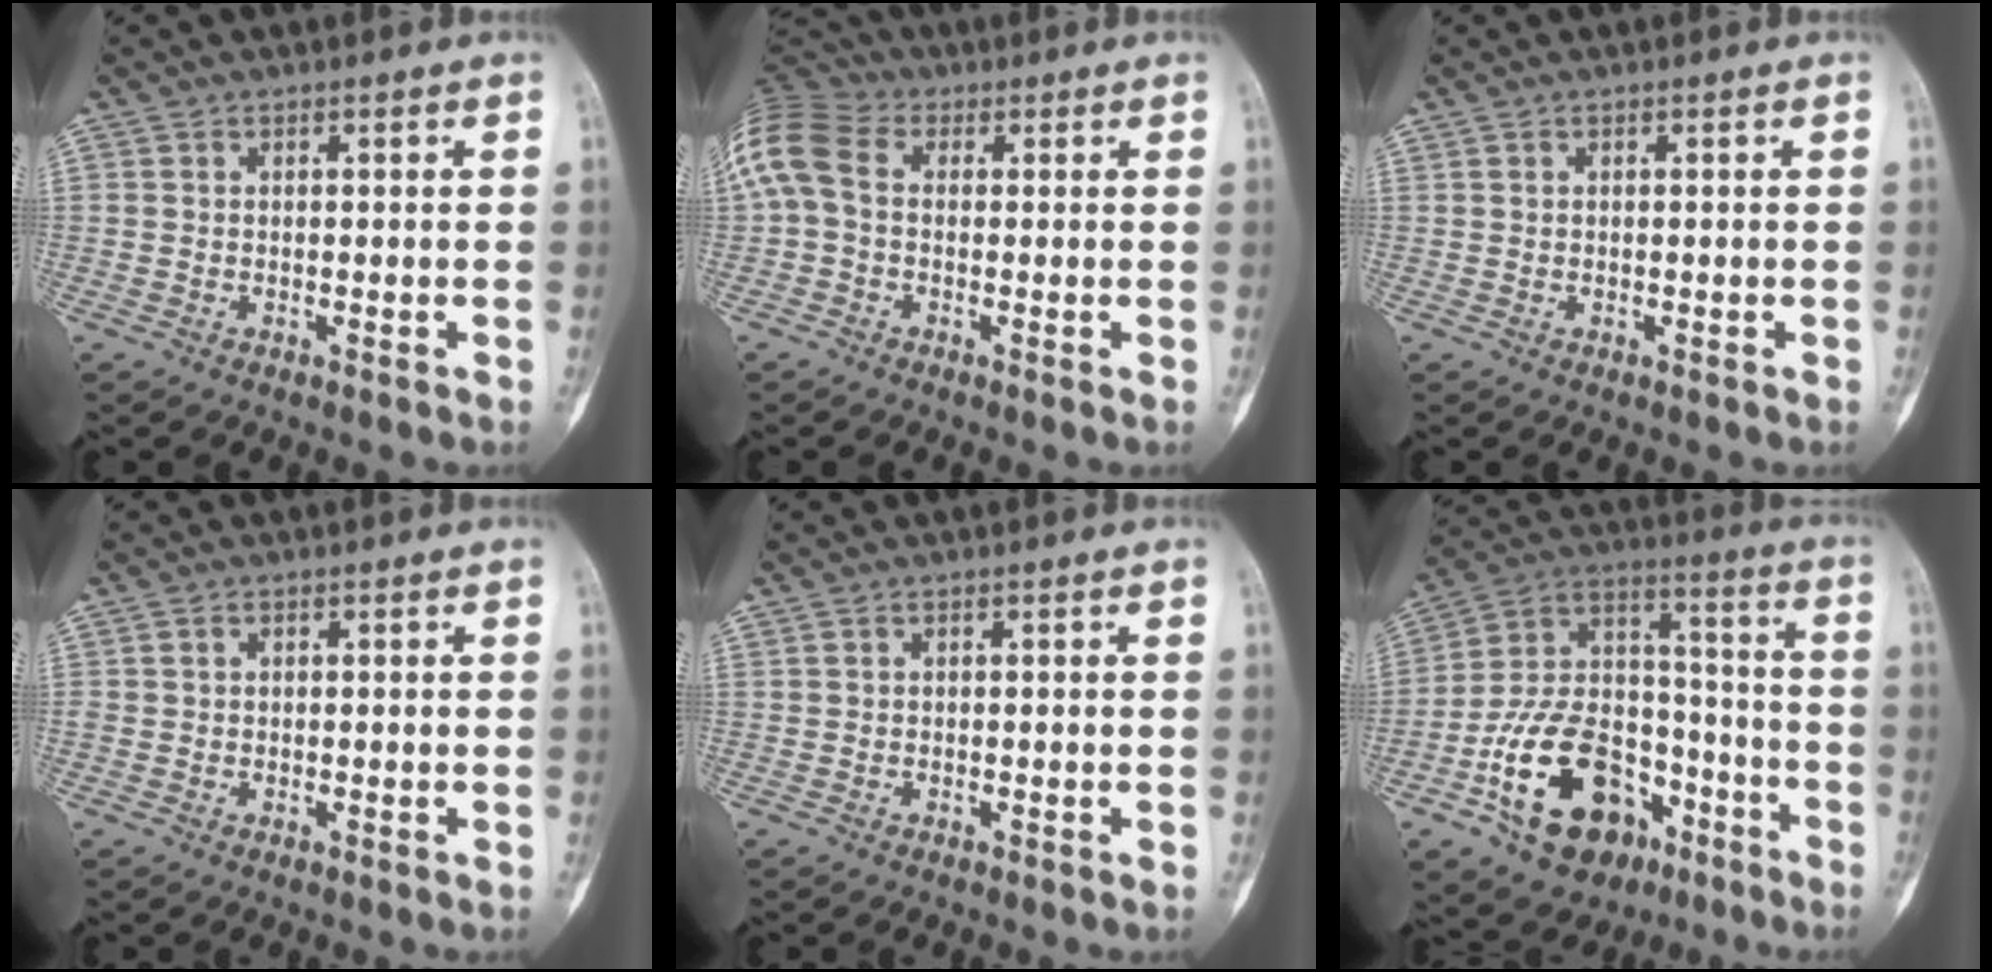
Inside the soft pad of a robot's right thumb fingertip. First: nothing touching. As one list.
[{"total": 12.4, "force": [1.3, 8.5, 8.9], "torque": [-0.210, 0.030, 0.011]}, {"total": 0.0}, {"total": 0.7, "force": [0.3, 0.6, 0.3], "torque": [-0.003, 0.001, 0.006]}, {"total": 0.0}, {"total": 21.2, "force": [-10.2, 13.5, 12.7], "torque": [-0.194, 0.085, -0.170]}]